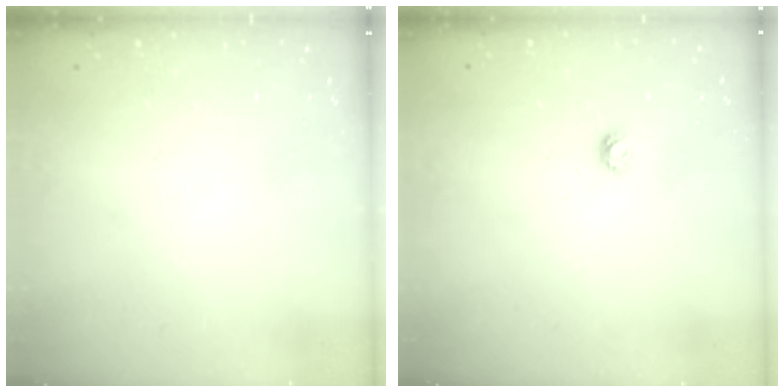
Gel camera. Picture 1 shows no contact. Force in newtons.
{"total": 4.2, "press": 4.2, "slide": 0.5}